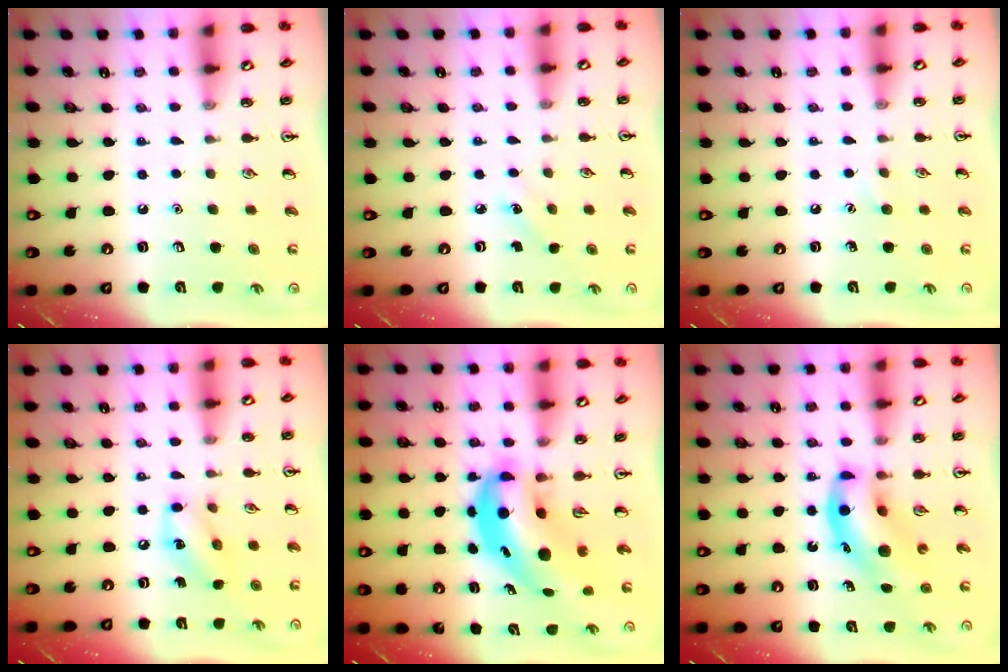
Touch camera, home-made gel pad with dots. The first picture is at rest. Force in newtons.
{"total": 1.9, "press": 1.8, "slide": 0.7}
{"total": 3.8, "press": 3.6, "slide": 1.0}
{"total": 9.1, "press": 9.1, "slide": 0.8}
{"total": 9.0, "press": 8.7, "slide": 2.3}
{"total": 10.2, "press": 9.8, "slide": 2.7}